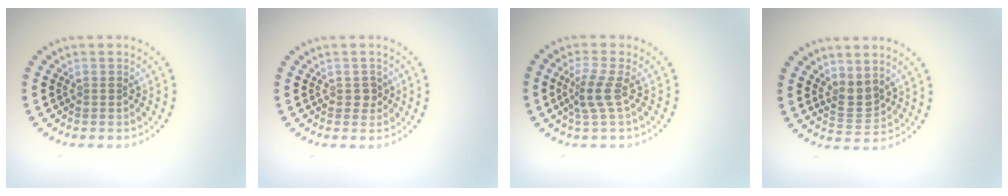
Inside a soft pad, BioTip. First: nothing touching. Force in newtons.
{"total": 0.9, "press": 0.8, "slide": 0.3}
{"total": 2.2, "press": 1.7, "slide": 1.5}
{"total": 2.1, "press": 1.7, "slide": 1.2}